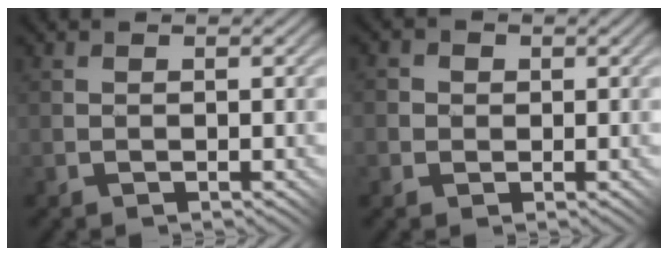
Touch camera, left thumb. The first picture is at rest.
{"total": 4.1, "force": [0.9, 3.9, 0.8], "torque": [-0.019, 0.017, -0.004]}